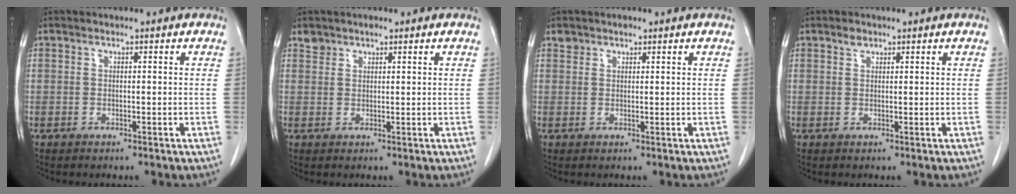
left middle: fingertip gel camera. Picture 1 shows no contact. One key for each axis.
{"total": 1.6, "fx": 1.3, "fy": 0.9, "fz": 0.2, "tx": -0.002, "ty": 0.005, "tz": 0.022}
{"total": 1.4, "fx": 1.1, "fy": 0.9, "fz": 0.1, "tx": 0.001, "ty": 0.003, "tz": 0.016}
{"total": 1.1, "fx": 0.8, "fy": 0.6, "fz": 0.3, "tx": -0.007, "ty": -0.002, "tz": 0.014}